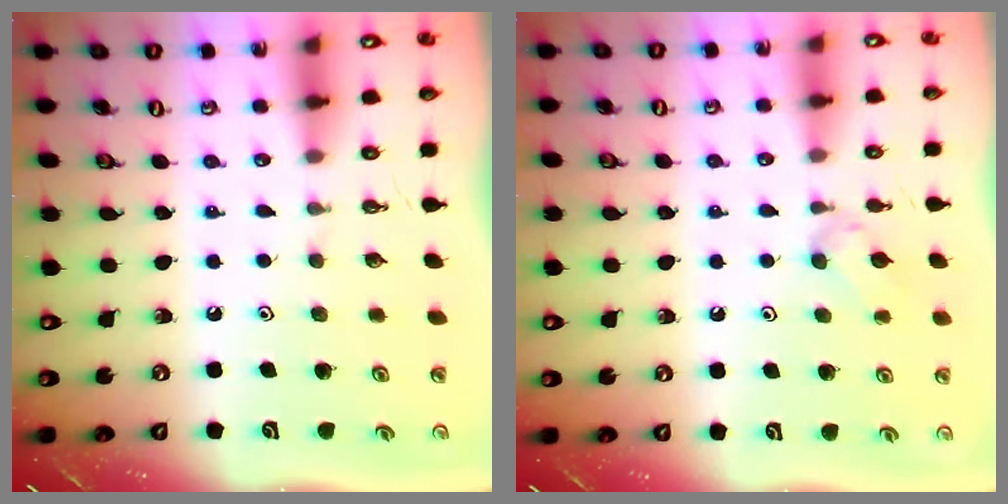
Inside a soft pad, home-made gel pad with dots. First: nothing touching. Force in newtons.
{"total": 3.4, "press": 3.3, "slide": 0.6}